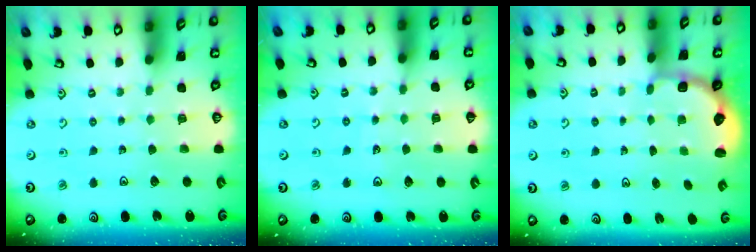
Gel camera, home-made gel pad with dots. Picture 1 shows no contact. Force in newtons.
{"total": 4.0, "press": 3.6, "slide": 1.7}
{"total": 2.9, "press": 2.4, "slide": 1.6}